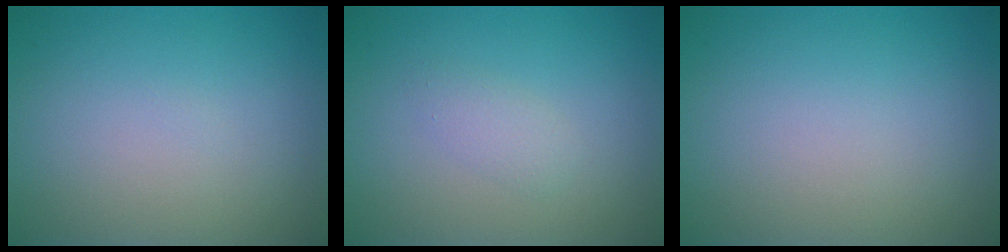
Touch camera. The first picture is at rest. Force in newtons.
{"total": 1.3, "press": 1.3, "slide": 0.0}
{"total": 0.0}